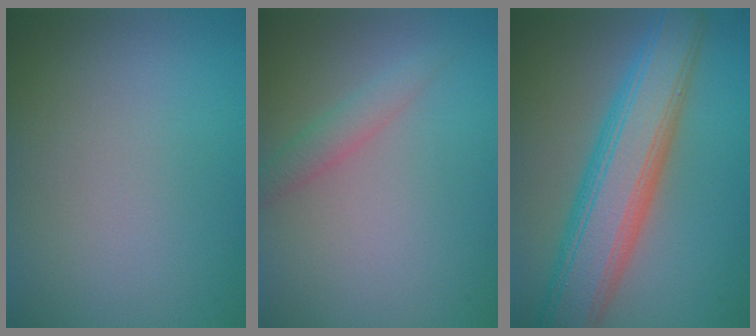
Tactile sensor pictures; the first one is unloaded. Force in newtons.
{"total": 1.7, "press": 1.7, "slide": 0.1}
{"total": 8.4, "press": 8.4, "slide": 0.3}